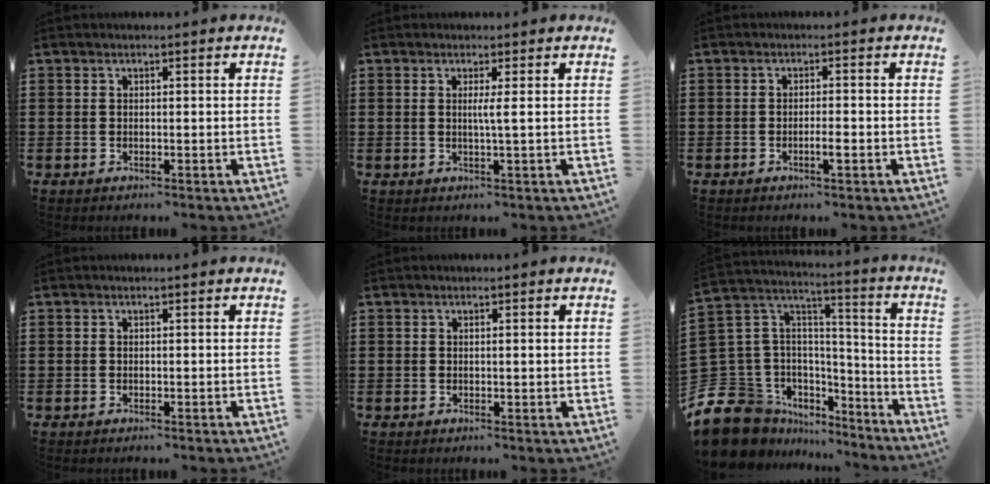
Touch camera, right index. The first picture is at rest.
{"total": 2.0, "force": [0.3, -0.5, 1.9], "torque": [-0.037, -0.006, 0.002]}
{"total": 2.0, "force": [-0.9, 0.1, 1.8], "torque": [-0.029, 0.000, -0.017]}
{"total": 0.0}
{"total": 0.7, "force": [0.2, 0.0, 0.7], "torque": [-0.013, 0.000, 0.004]}
{"total": 13.0, "force": [-7.7, 9.8, 3.4], "torque": [-0.122, -0.001, -0.136]}